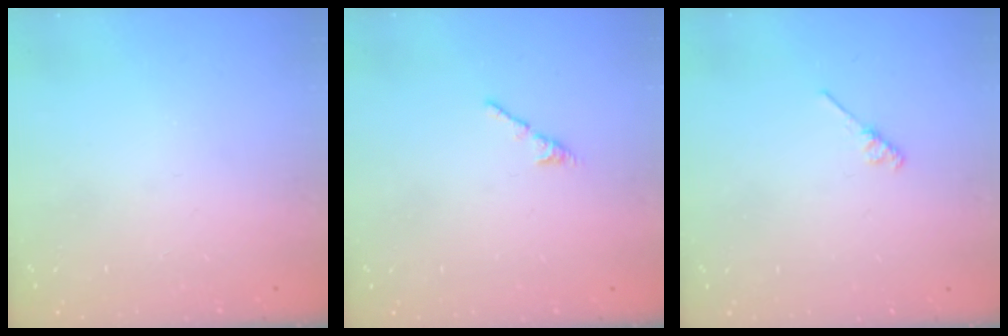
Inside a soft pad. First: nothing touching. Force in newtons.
{"total": 2.7, "press": 2.6, "slide": 0.8}
{"total": 2.7, "press": 2.7, "slide": 0.4}